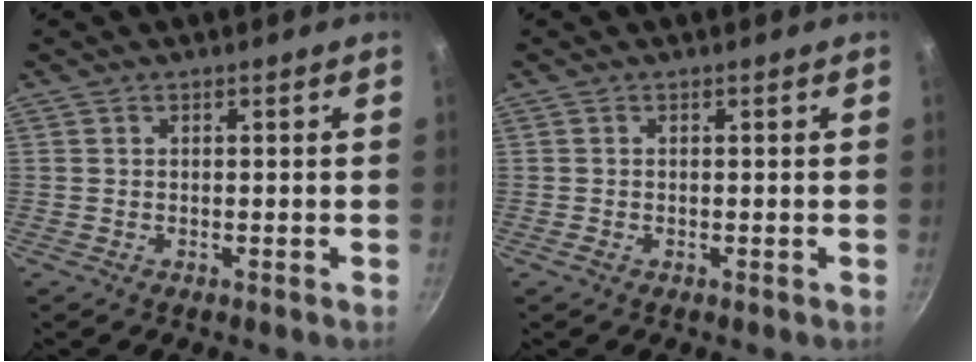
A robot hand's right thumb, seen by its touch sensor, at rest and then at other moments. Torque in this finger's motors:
{"motor_torque": [0.05, 0.26, -0.07, 0.05, 0.01]}